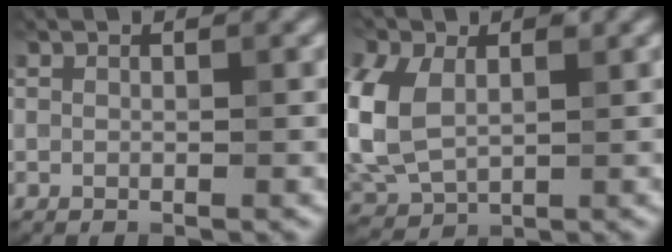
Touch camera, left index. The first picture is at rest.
{"total": 7.7, "force": [1.0, 5.4, 5.4], "torque": [-0.152, 0.002, 0.018]}